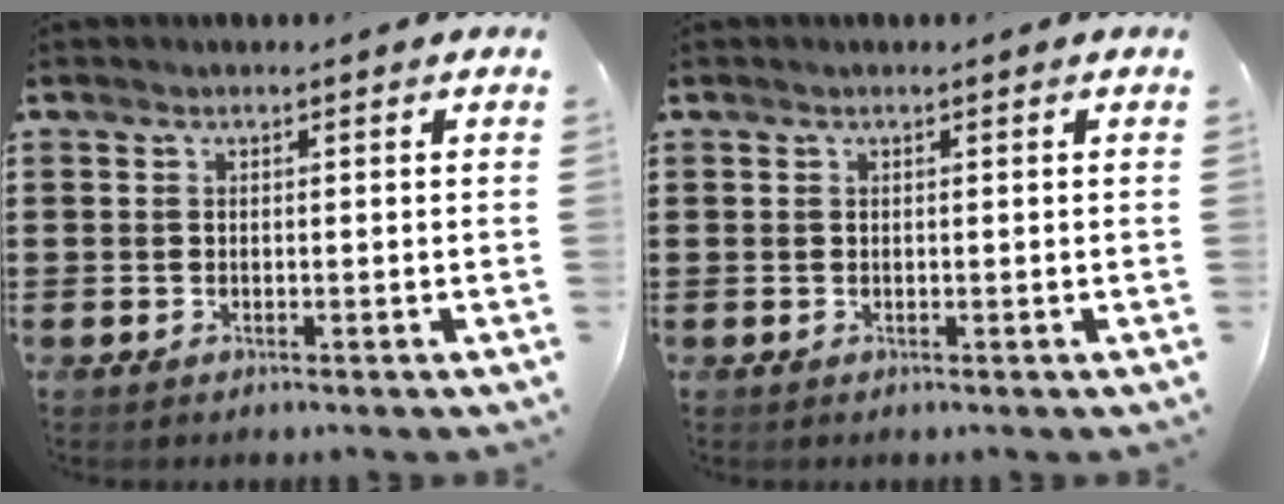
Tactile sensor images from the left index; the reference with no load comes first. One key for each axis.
{"total": 0.0}